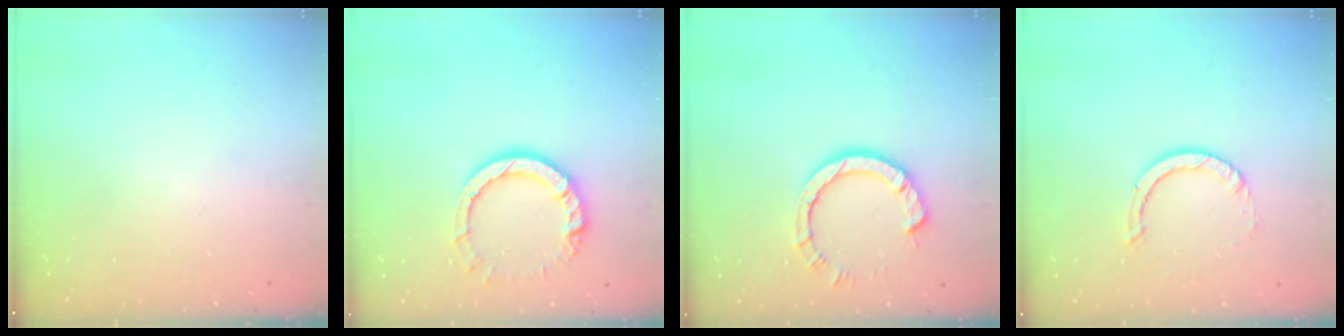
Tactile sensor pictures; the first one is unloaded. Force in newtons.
{"total": 11.3, "press": 11.2, "slide": 1.3}
{"total": 7.7, "press": 7.7, "slide": 0.6}
{"total": 2.9, "press": 2.9, "slide": 0.2}